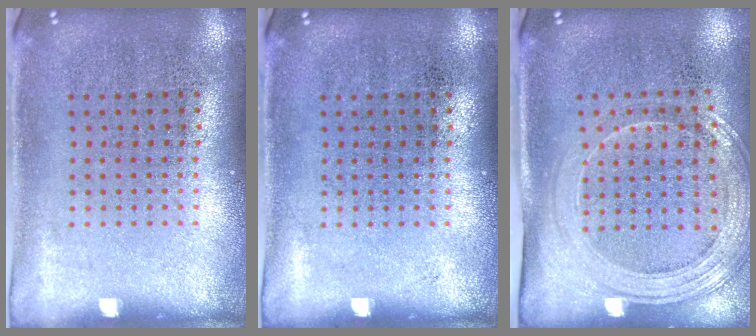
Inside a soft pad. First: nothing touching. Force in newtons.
{"total": 0.0}
{"total": 1.9, "press": 1.7, "slide": 0.8}